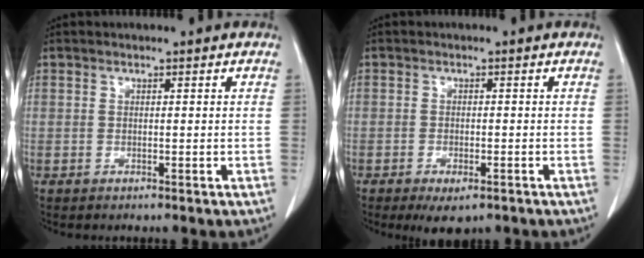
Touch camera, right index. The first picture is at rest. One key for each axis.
{"total": 4.2, "fx": -2.6, "fy": 1.6, "fz": 2.9, "tx": -0.042, "ty": -0.005, "tz": -0.033}